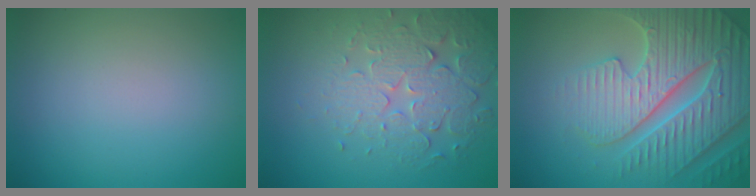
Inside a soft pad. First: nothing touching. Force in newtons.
{"total": 4.8, "press": 4.3, "slide": 2.2}
{"total": 7.6, "press": 7.4, "slide": 1.8}